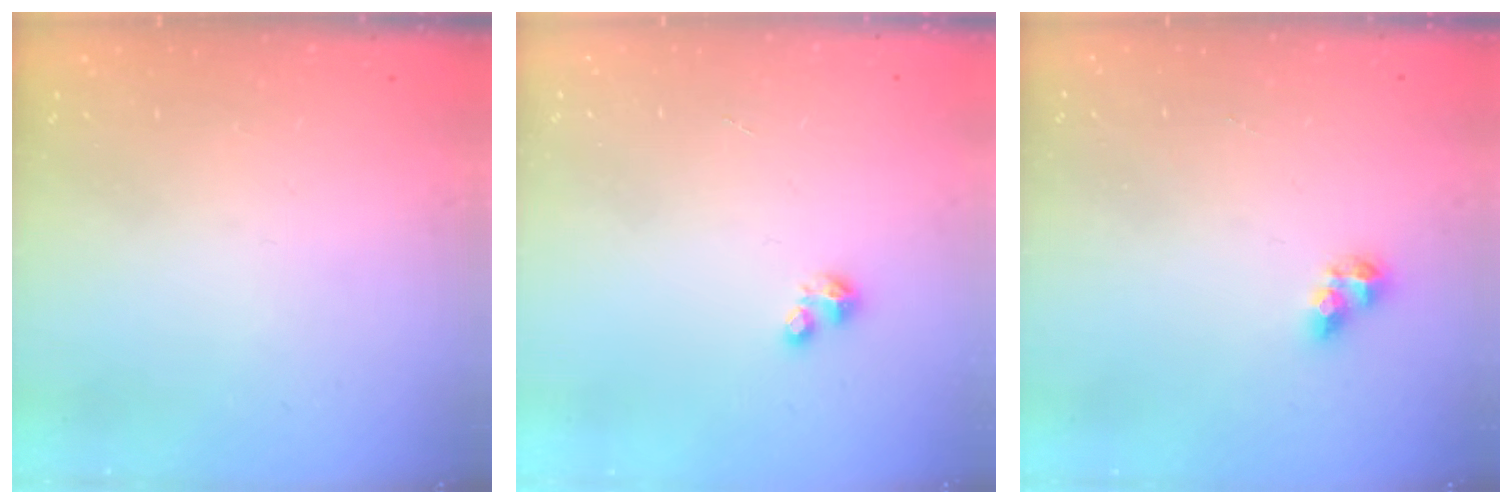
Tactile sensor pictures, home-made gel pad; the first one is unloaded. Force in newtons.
{"total": 0.9, "press": 0.9, "slide": 0.1}
{"total": 6.7, "press": 6.7, "slide": 0.8}